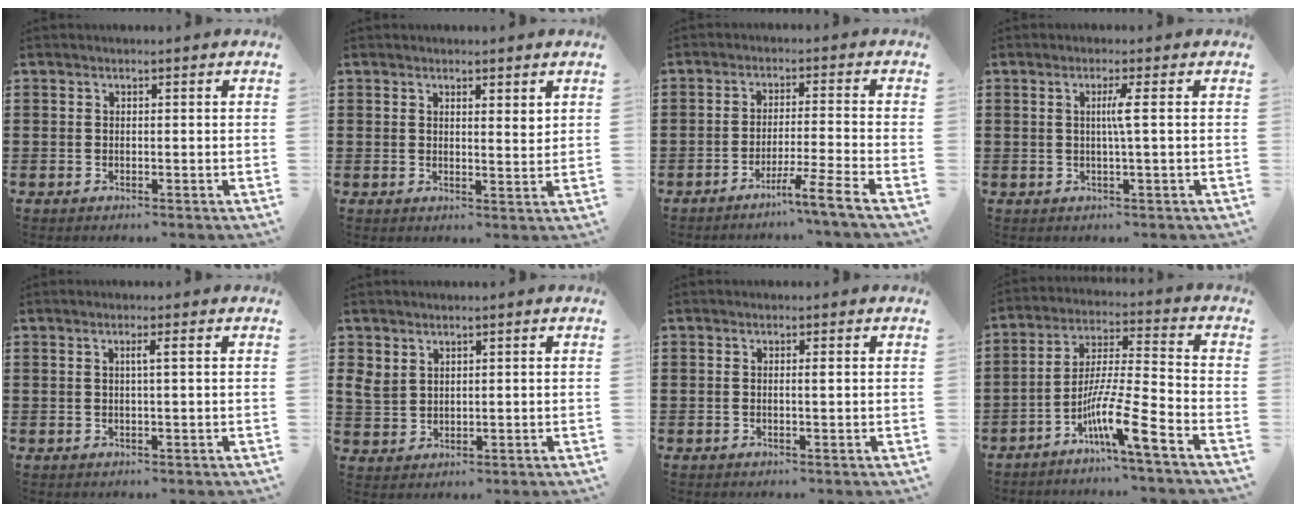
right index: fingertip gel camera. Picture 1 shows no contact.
{"total": 2.0, "force": [1.7, 0.6, 1.0], "torque": [-0.013, 0.001, 0.029]}
{"total": 5.3, "force": [-4.2, -1.5, 2.8], "torque": [-0.040, -0.015, -0.078]}
{"total": 2.5, "force": [0.2, -0.6, 2.4], "torque": [-0.046, -0.006, -0.002]}
{"total": 1.5, "force": [0.3, -0.1, 1.5], "torque": [-0.026, -0.002, 0.002]}
{"total": 3.3, "force": [1.9, 2.4, 1.2], "torque": [-0.042, 0.007, 0.034]}
{"total": 0.7, "force": [0.0, 0.0, 0.7], "torque": [-0.015, -0.002, 0.001]}
{"total": 10.3, "force": [-6.2, 0.4, 8.2], "torque": [-0.161, -0.010, -0.118]}